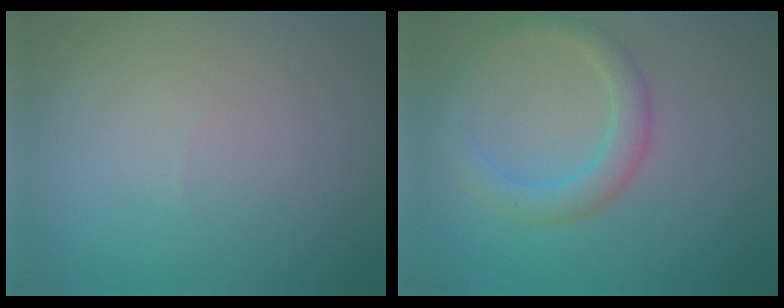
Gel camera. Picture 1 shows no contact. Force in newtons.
{"total": 2.8, "press": 2.8, "slide": 0.1}